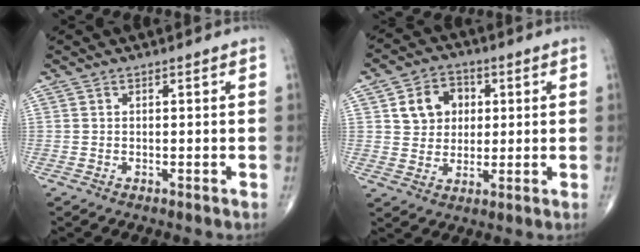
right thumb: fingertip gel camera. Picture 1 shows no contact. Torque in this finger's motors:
{"motor_torque": [0.03, 0.03, 0.04, -0.04, 0.09]}